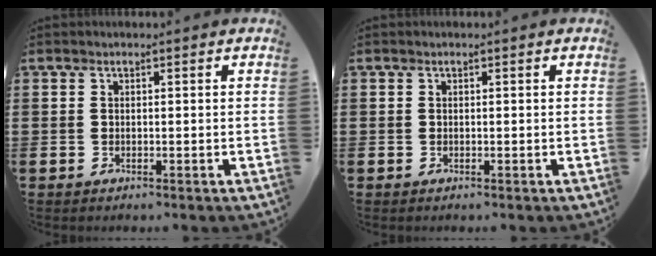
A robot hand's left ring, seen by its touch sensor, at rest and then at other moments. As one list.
[{"total": 0.0}]